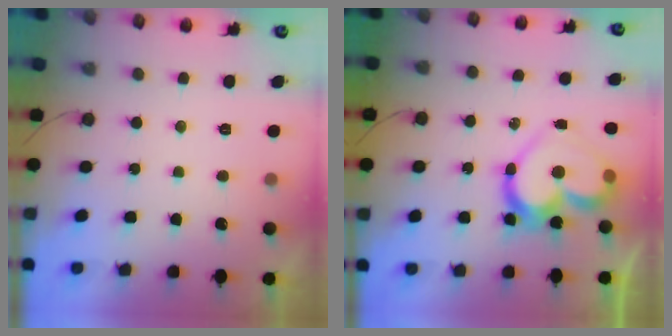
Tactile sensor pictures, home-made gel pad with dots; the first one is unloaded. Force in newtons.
{"total": 16.0, "press": 15.9, "slide": 1.4}